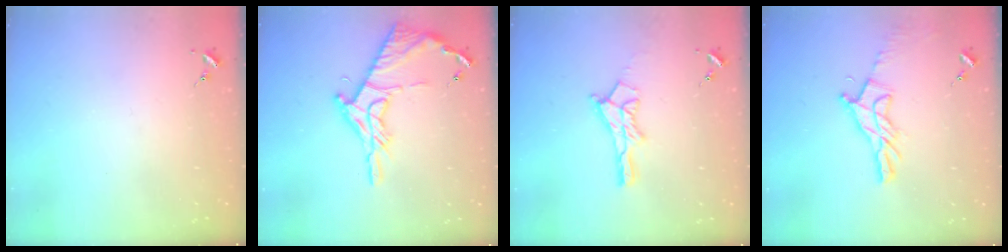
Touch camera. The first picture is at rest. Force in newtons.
{"total": 16.6, "press": 16.6, "slide": 1.4}
{"total": 13.0, "press": 13.0, "slide": 0.9}
{"total": 11.0, "press": 11.0, "slide": 0.5}